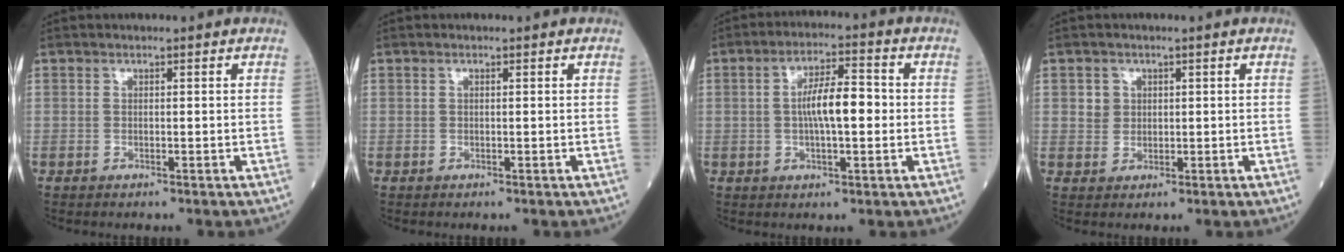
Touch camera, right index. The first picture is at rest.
{"total": 0.0}
{"total": 7.4, "force": [0.0, 1.8, 7.2], "torque": [-0.132, 0.013, -0.003]}
{"total": 2.3, "force": [0.6, 2.1, 0.4], "torque": [-0.003, 0.002, 0.010]}